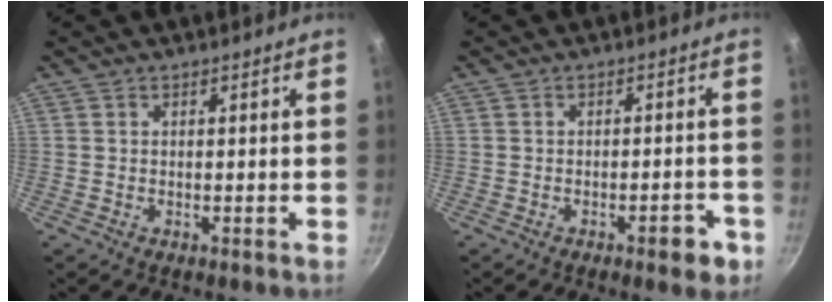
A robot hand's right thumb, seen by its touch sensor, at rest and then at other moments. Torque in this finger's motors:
{"motor_torque": [0.42, 0.45, -0.25, 0.10, 0.15]}